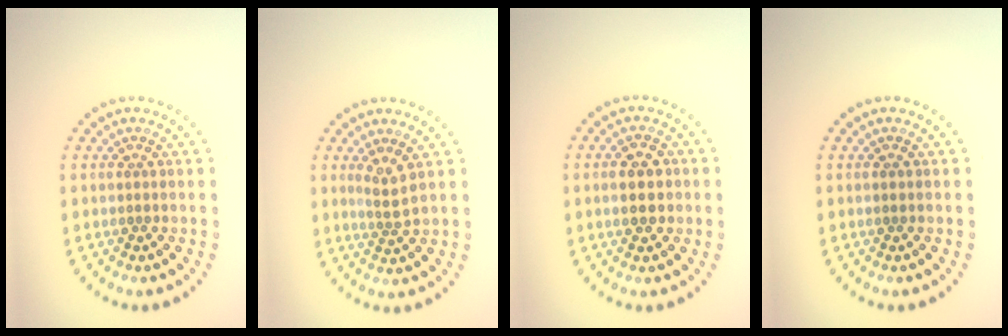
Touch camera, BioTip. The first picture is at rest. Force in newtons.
{"total": 2.0, "press": 1.4, "slide": 1.4}
{"total": 3.1, "press": 3.1, "slide": 0.2}
{"total": 0.5, "press": 0.5, "slide": 0.1}